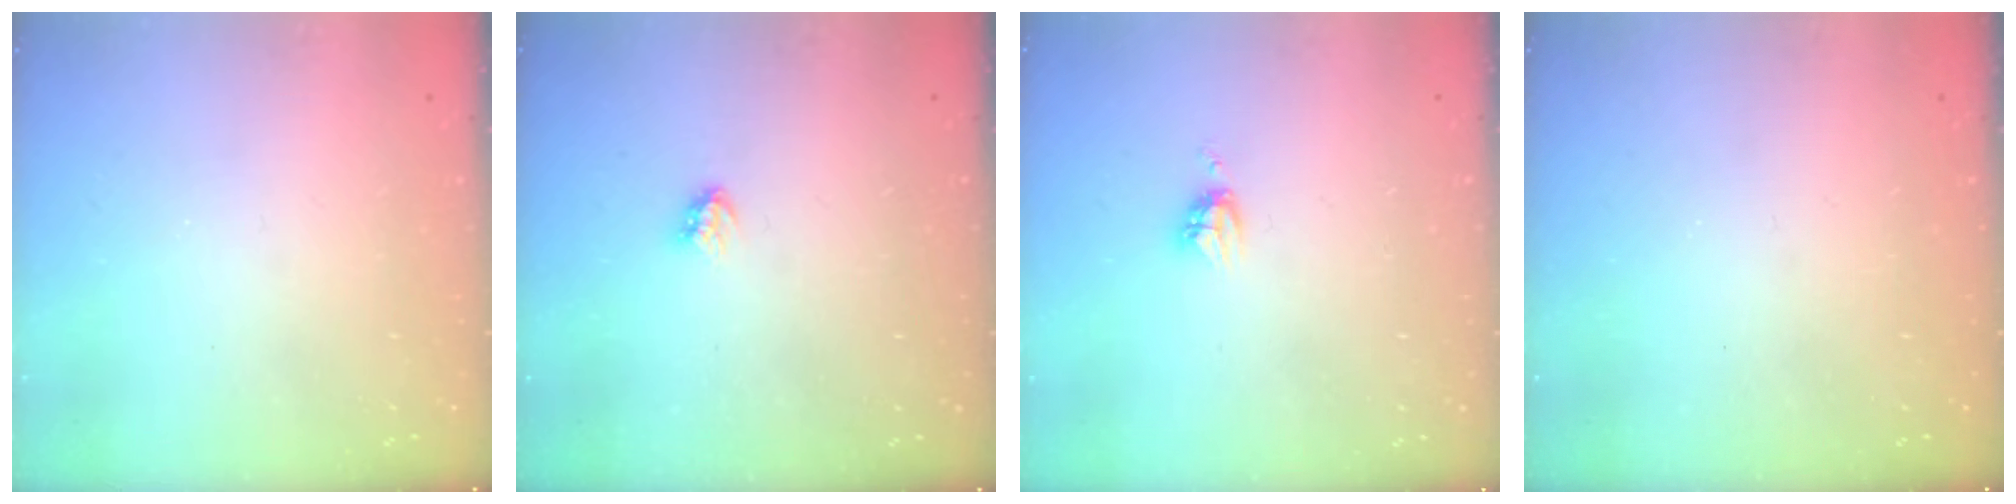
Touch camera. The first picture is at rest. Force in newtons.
{"total": 3.2, "press": 3.2, "slide": 0.1}
{"total": 4.1, "press": 4.1, "slide": 0.5}
{"total": 0.0}